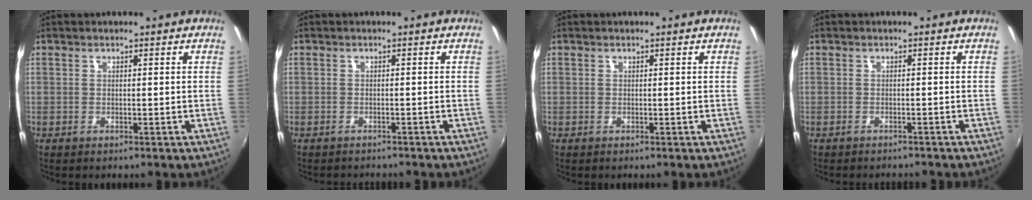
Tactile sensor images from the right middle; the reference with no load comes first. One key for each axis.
{"total": 2.6, "fx": -2.4, "fy": 0.5, "fz": 0.6, "tx": -0.019, "ty": -0.013, "tz": -0.039}
{"total": 0.0}
{"total": 2.9, "fx": -2.8, "fy": 0.6, "fz": 0.8, "tx": -0.024, "ty": -0.013, "tz": -0.043}